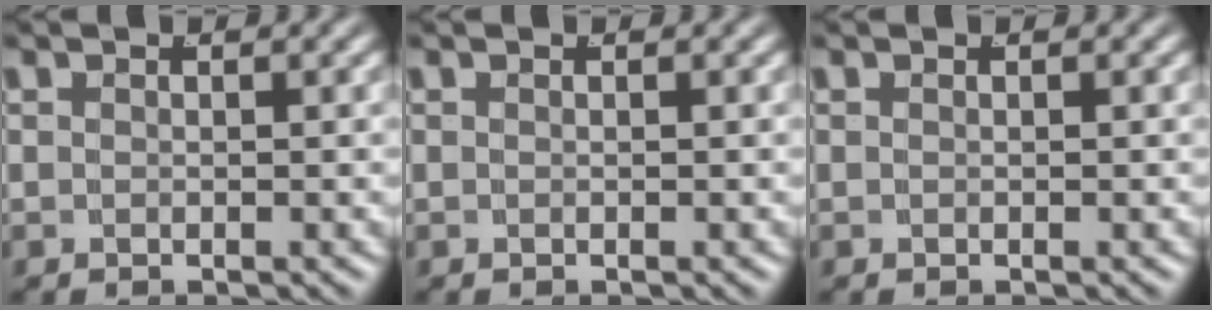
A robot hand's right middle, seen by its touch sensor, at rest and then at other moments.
{"total": 0.0}
{"total": 0.0}